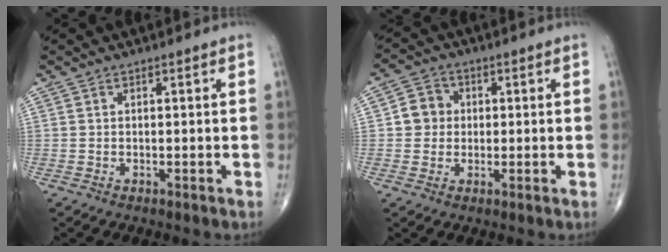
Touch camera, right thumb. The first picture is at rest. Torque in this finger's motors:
{"motor_torque": [-0.16, 0.18, 0.04, 0.00, 0.02]}